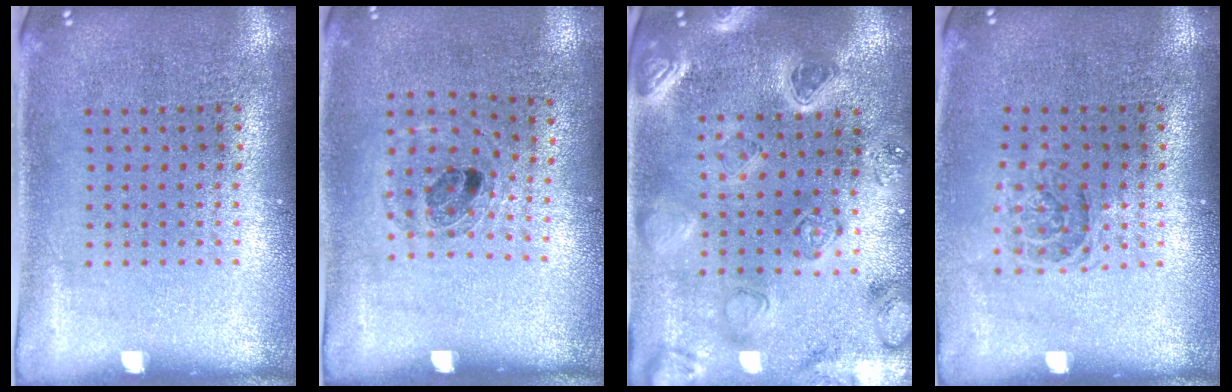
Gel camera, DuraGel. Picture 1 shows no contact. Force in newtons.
{"total": 1.0, "press": 0.9, "slide": 0.4}
{"total": 2.3, "press": 2.3, "slide": 0.2}
{"total": 1.1, "press": 1.1, "slide": 0.4}